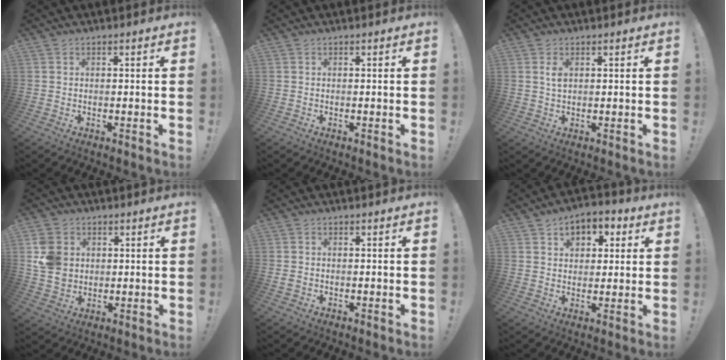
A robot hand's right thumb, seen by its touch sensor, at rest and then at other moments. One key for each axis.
{"total": 0.0}
{"total": 2.3, "fx": 0.8, "fy": 1.2, "fz": 1.8, "tx": -0.023, "ty": -0.003, "tz": 0.009}
{"total": 10.2, "fx": 2.3, "fy": 8.7, "fz": 4.7, "tx": -0.088, "ty": -0.003, "tz": 0.047}
{"total": 1.0, "fx": -0.2, "fy": 0.8, "fz": 0.5, "tx": -0.006, "ty": 0.003, "tz": -0.003}
{"total": 7.3, "fx": 3.1, "fy": 5.6, "fz": 3.6, "tx": -0.045, "ty": -0.008, "tz": 0.057}